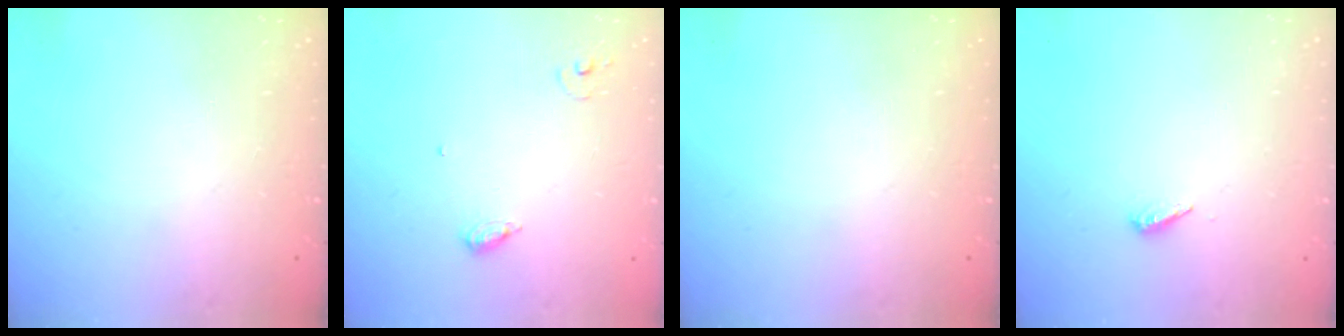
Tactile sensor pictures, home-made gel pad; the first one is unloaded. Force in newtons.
{"total": 6.4, "press": 6.4, "slide": 0.5}
{"total": 0.0}
{"total": 3.5, "press": 3.5, "slide": 0.3}